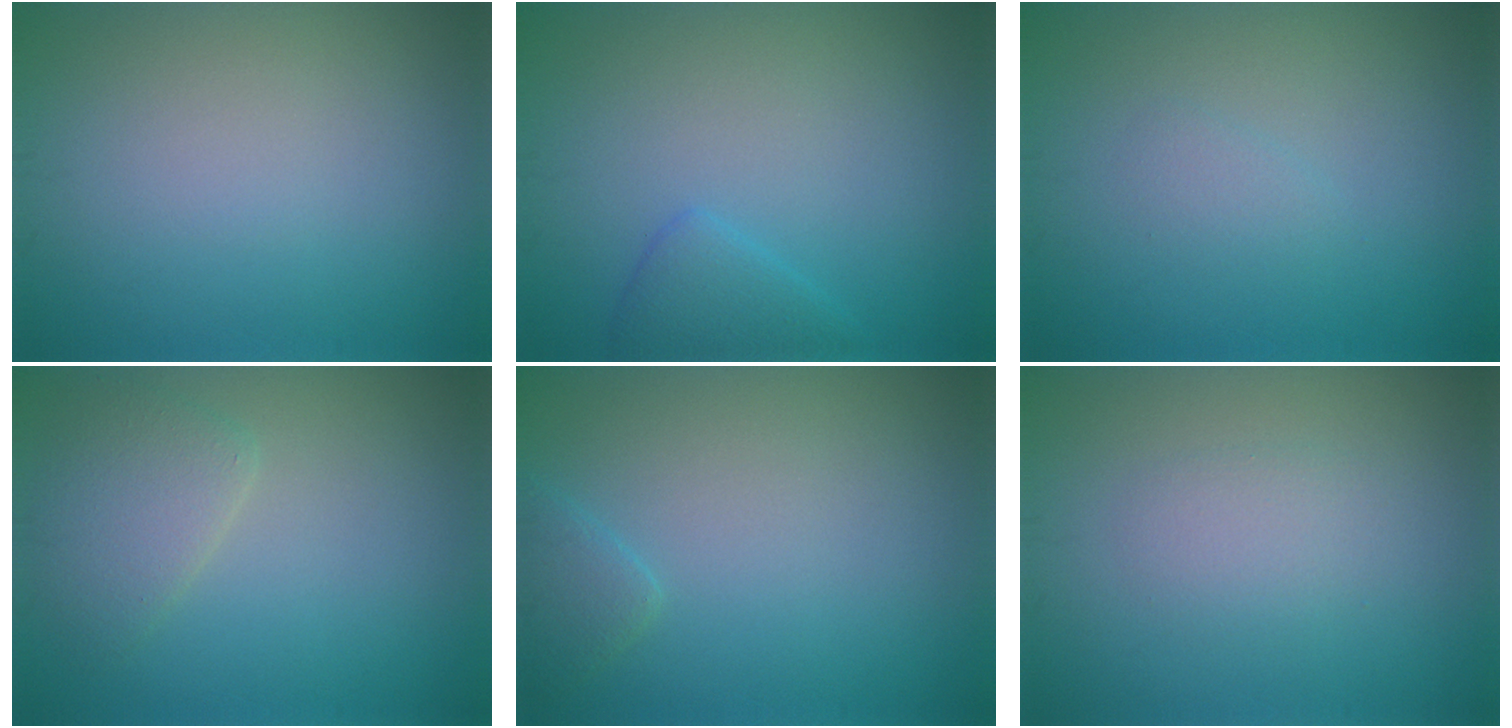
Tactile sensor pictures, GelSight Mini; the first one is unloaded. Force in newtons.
{"total": 2.0, "press": 2.0, "slide": 0.1}
{"total": 0.9, "press": 0.9, "slide": 0.2}
{"total": 2.9, "press": 2.9, "slide": 0.2}
{"total": 1.5, "press": 1.5, "slide": 0.1}
{"total": 1.8, "press": 1.8, "slide": 0.1}